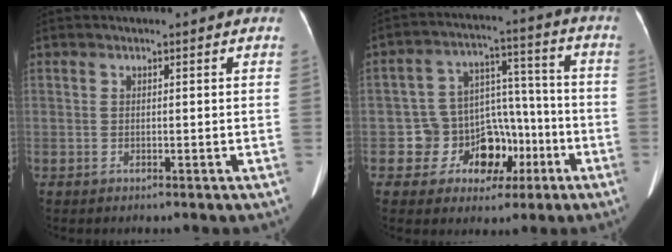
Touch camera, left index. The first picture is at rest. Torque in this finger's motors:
{"motor_torque": [0.15, 0.15, 0.12, 0.04]}